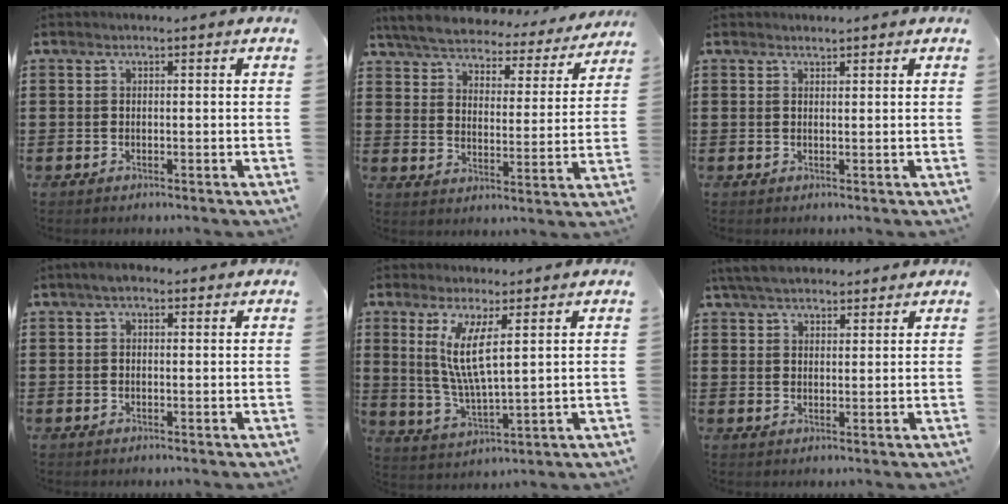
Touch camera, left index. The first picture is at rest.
{"total": 5.3, "force": [5.2, 0.6, 1.0], "torque": [-0.048, -0.035, 0.088]}
{"total": 0.9, "force": [0.9, 0.1, 0.2], "torque": [-0.004, 0.000, 0.017]}
{"total": 1.9, "force": [1.0, 1.0, 1.3], "torque": [-0.029, 0.009, 0.016]}
{"total": 8.2, "force": [3.6, 1.5, 7.2], "torque": [-0.155, -0.009, 0.062]}
{"total": 5.1, "force": [4.5, 1.4, 2.0], "torque": [-0.051, -0.004, 0.085]}